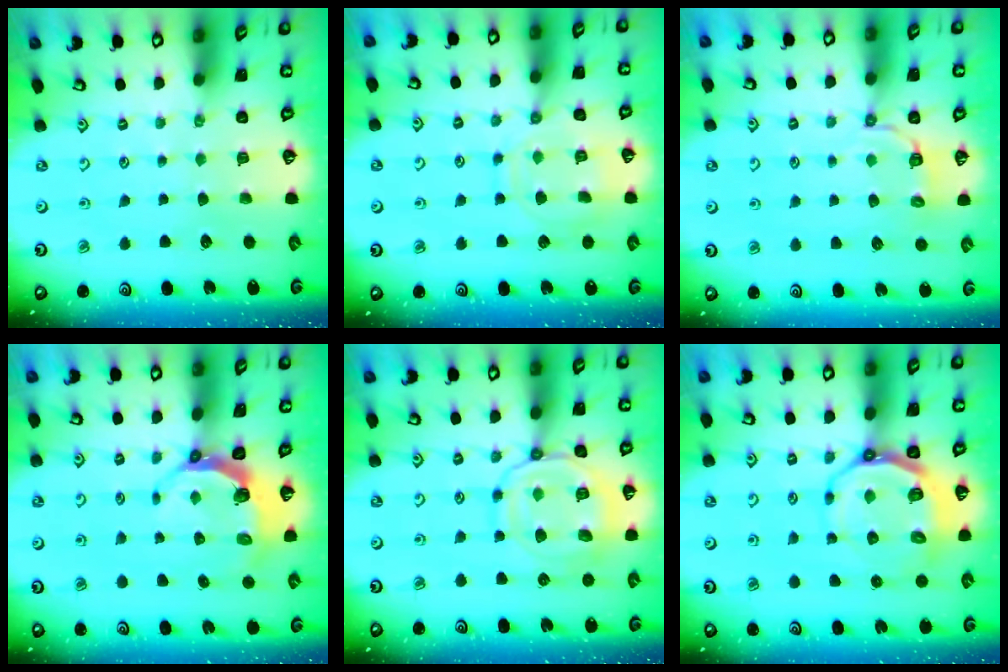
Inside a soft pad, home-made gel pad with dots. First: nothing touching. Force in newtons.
{"total": 12.1, "press": 12.0, "slide": 0.9}
{"total": 4.0, "press": 3.5, "slide": 1.9}
{"total": 5.7, "press": 4.8, "slide": 3.1}
{"total": 14.2, "press": 14.2, "slide": 1.3}
{"total": 11.2, "press": 10.7, "slide": 3.4}